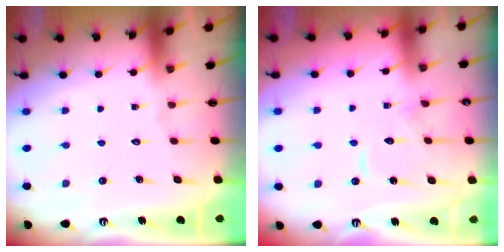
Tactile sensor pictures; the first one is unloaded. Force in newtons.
{"total": 10.3, "press": 10.2, "slide": 0.7}